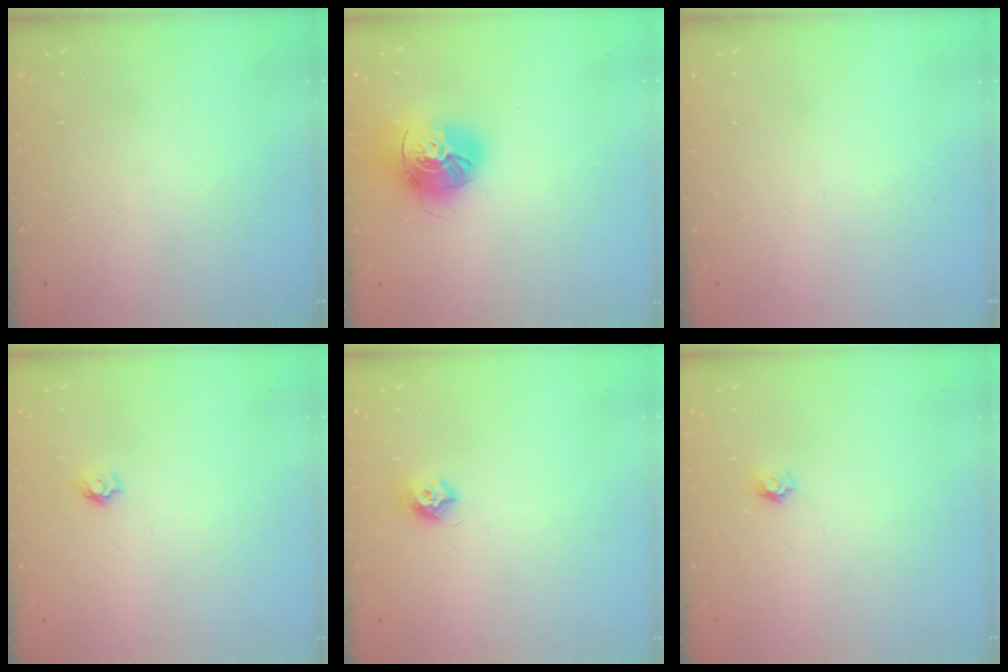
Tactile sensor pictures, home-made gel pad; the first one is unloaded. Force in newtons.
{"total": 16.8, "press": 16.7, "slide": 1.9}
{"total": 0.0}
{"total": 4.2, "press": 4.2, "slide": 0.4}
{"total": 7.3, "press": 7.3, "slide": 0.6}
{"total": 3.7, "press": 3.6, "slide": 0.2}